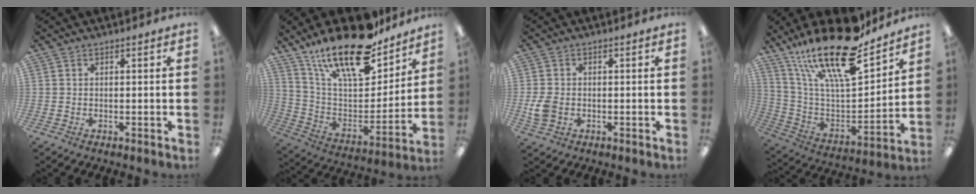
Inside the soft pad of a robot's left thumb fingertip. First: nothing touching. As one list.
[{"total": 22.6, "force": [17.2, 7.7, 12.5], "torque": [-0.221, -0.110, 0.300]}, {"total": 4.7, "force": [-0.9, 3.4, 3.1], "torque": [-0.056, 0.000, -0.016]}, {"total": 24.5, "force": [18.1, 7.2, 14.9], "torque": [-0.275, -0.118, 0.309]}]